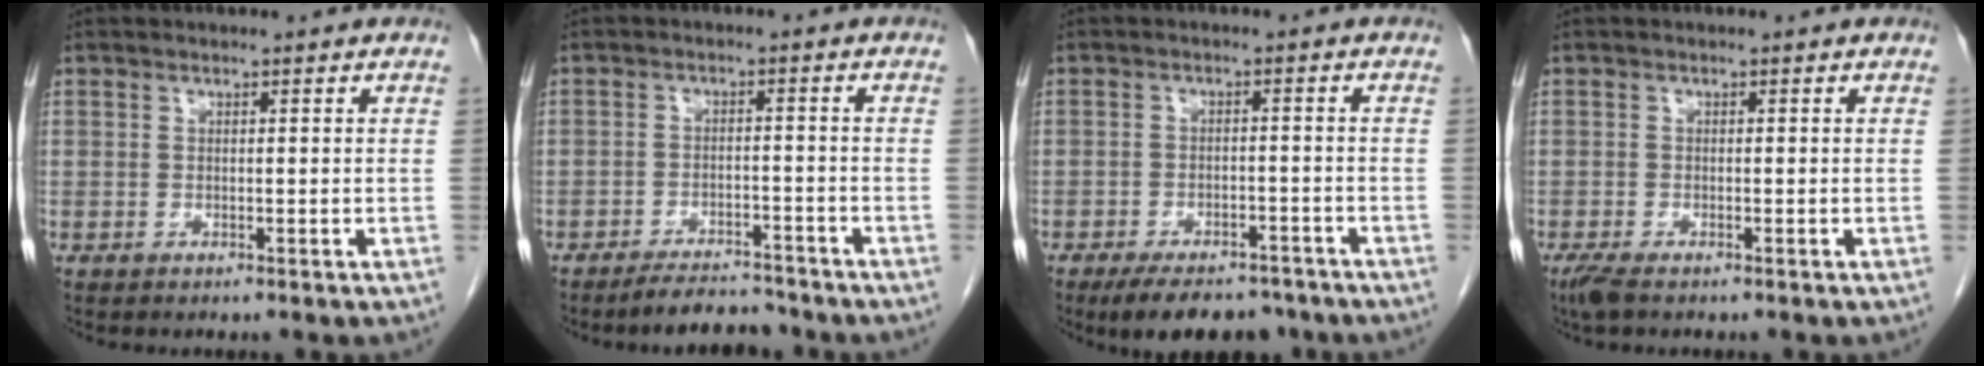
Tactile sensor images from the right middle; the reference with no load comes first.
{"total": 5.5, "force": [-5.1, 1.3, 1.4], "torque": [-0.020, -0.007, -0.083]}
{"total": 10.0, "force": [-8.1, 4.1, 4.3], "torque": [-0.056, -0.001, -0.116]}
{"total": 2.3, "force": [-1.7, 0.6, 1.5], "torque": [-0.038, -0.009, -0.032]}